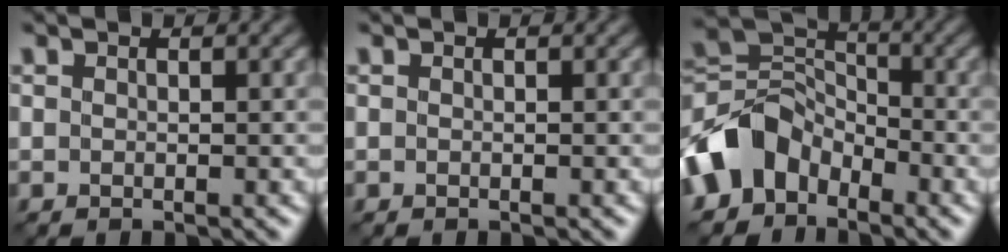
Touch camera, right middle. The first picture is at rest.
{"total": 0.0}
{"total": 6.6, "force": [-3.7, 4.7, 2.8], "torque": [-0.044, 0.006, -0.081]}